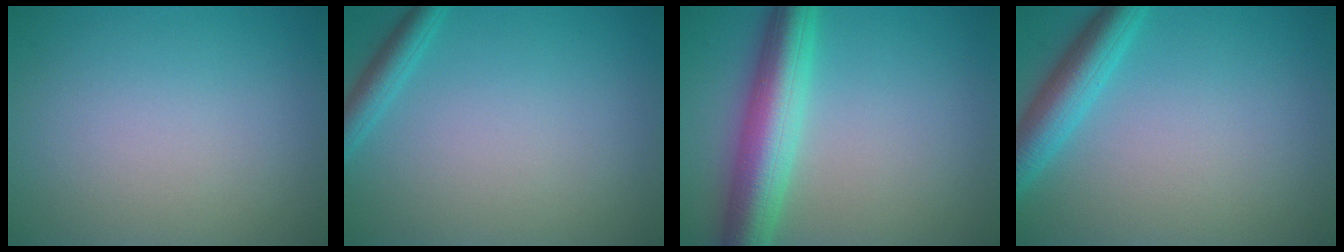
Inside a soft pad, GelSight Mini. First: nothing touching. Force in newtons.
{"total": 2.0, "press": 2.0, "slide": 0.1}
{"total": 7.2, "press": 7.2, "slide": 0.2}
{"total": 4.2, "press": 4.2, "slide": 0.1}